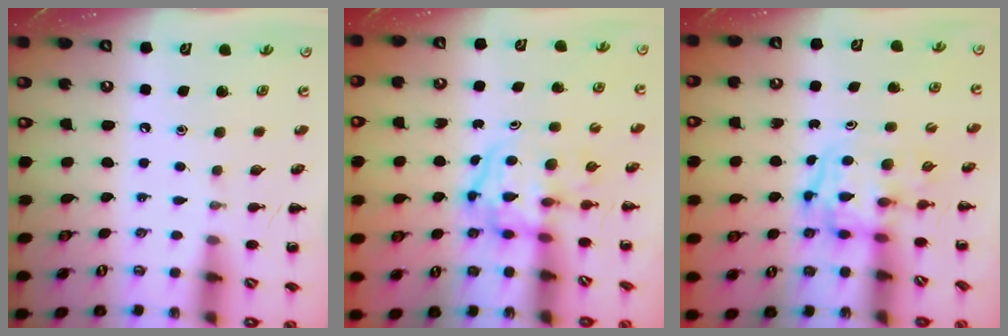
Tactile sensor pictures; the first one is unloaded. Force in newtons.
{"total": 3.6, "press": 3.5, "slide": 0.5}
{"total": 3.2, "press": 3.2, "slide": 0.6}